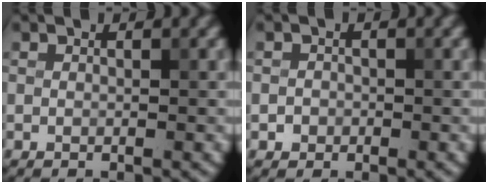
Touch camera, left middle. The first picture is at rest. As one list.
[{"total": 0.9, "force": [-0.4, 0.9, 0.1], "torque": [0.007, -0.001, -0.008]}]